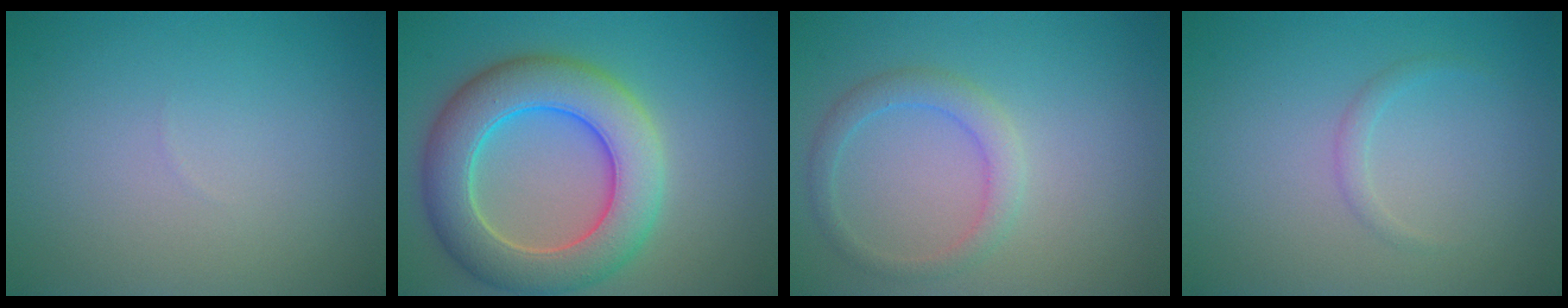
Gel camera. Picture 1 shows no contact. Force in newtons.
{"total": 8.5, "press": 8.4, "slide": 0.4}
{"total": 2.3, "press": 2.3, "slide": 0.2}
{"total": 0.9, "press": 0.9, "slide": 0.0}